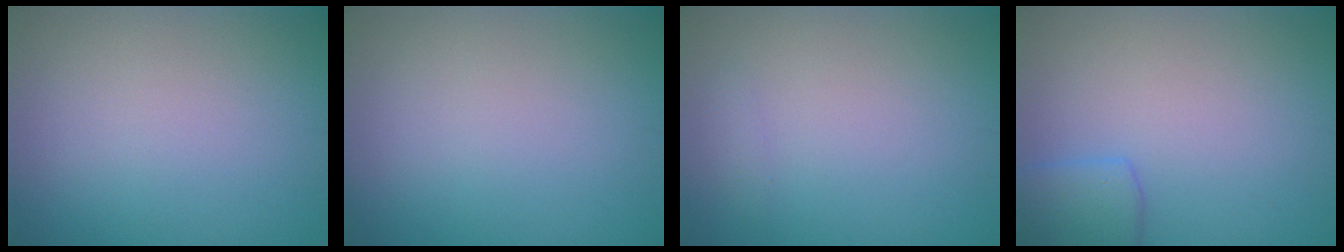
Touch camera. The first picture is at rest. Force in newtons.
{"total": 0.0}
{"total": 0.5, "press": 0.5, "slide": 0.1}
{"total": 2.6, "press": 2.6, "slide": 0.1}